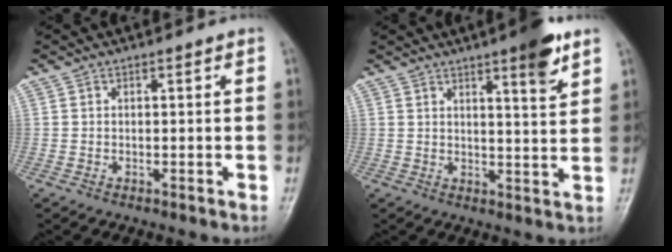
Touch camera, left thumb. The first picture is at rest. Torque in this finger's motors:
{"motor_torque": [1.22, 0.46, 0.78, -0.73, 0.20]}